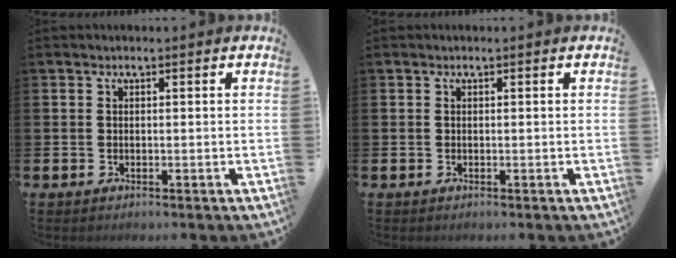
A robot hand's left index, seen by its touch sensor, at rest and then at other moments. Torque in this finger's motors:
{"motor_torque": [0.00, 0.00, 0.00, 0.01]}